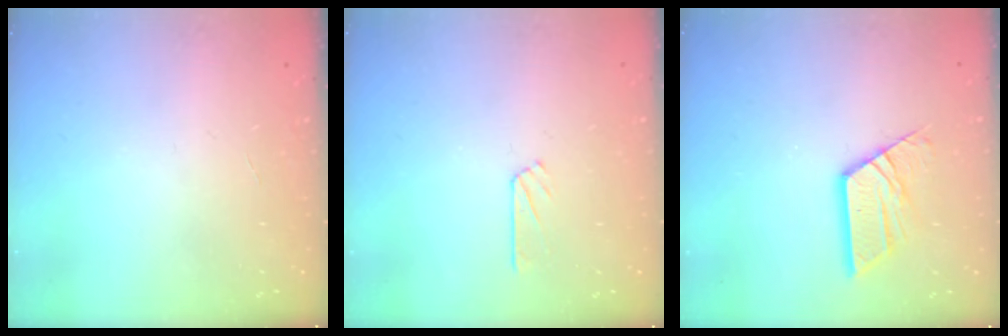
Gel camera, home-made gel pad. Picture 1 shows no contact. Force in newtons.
{"total": 2.3, "press": 2.3, "slide": 0.2}
{"total": 12.2, "press": 12.2, "slide": 1.2}